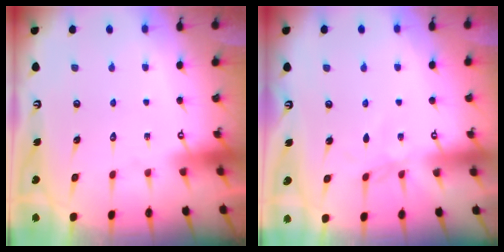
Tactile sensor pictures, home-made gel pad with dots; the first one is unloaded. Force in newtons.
{"total": 2.2, "press": 2.2, "slide": 0.3}